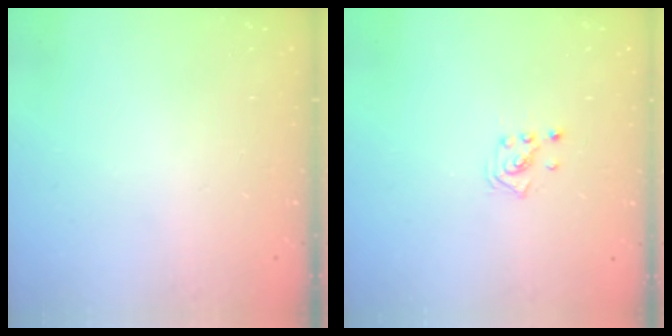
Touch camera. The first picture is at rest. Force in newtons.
{"total": 1.4, "press": 1.4, "slide": 0.1}